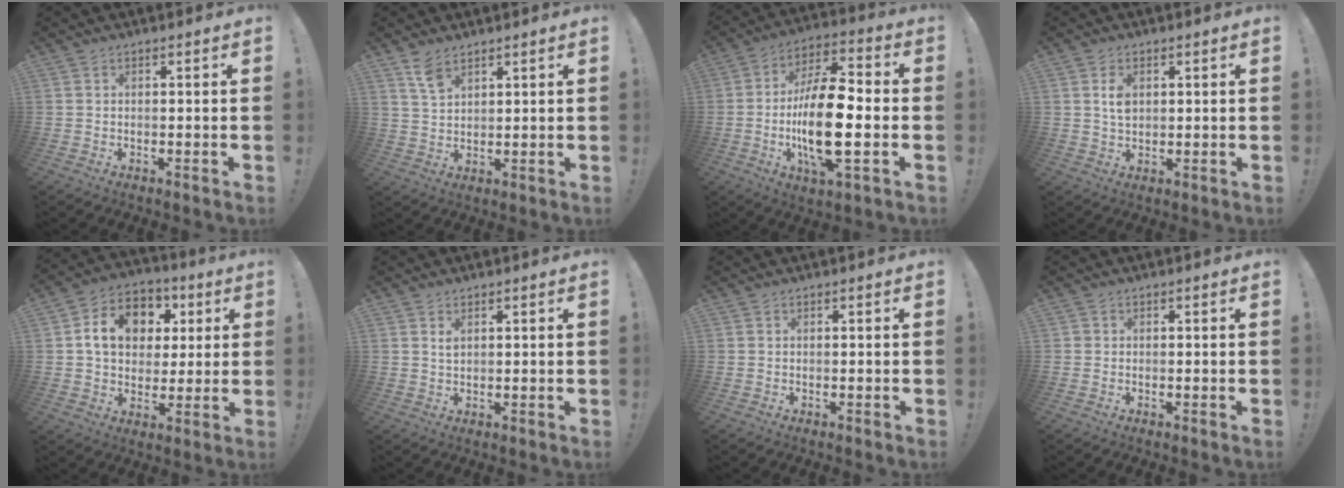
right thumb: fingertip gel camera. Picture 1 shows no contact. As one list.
[{"total": 5.6, "force": [3.9, 2.5, 3.2], "torque": [-0.047, -0.022, 0.070]}, {"total": 19.4, "force": [-3.1, 7.4, 17.7], "torque": [-0.329, 0.002, -0.054]}, {"total": 4.1, "force": [1.1, 2.7, 2.9], "torque": [-0.036, -0.005, 0.015]}, {"total": 13.7, "force": [3.9, 11.0, 7.1], "torque": [-0.103, -0.005, 0.079]}, {"total": 1.5, "force": [0.9, 0.8, 0.9], "torque": [-0.004, -0.008, 0.014]}, {"total": 0.0}, {"total": 0.8, "force": [0.1, 0.8, 0.1], "torque": [-0.003, 0.003, 0.002]}]